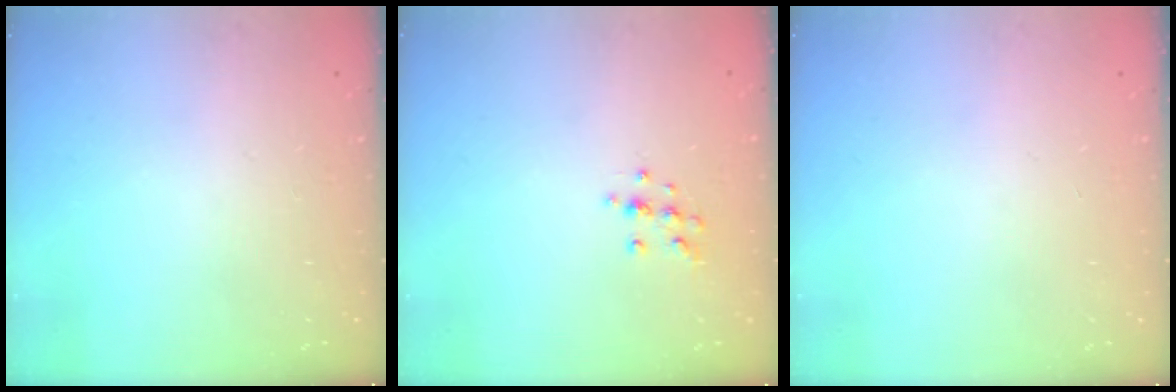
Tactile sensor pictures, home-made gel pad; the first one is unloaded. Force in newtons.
{"total": 9.0, "press": 8.9, "slide": 0.8}
{"total": 0.0}